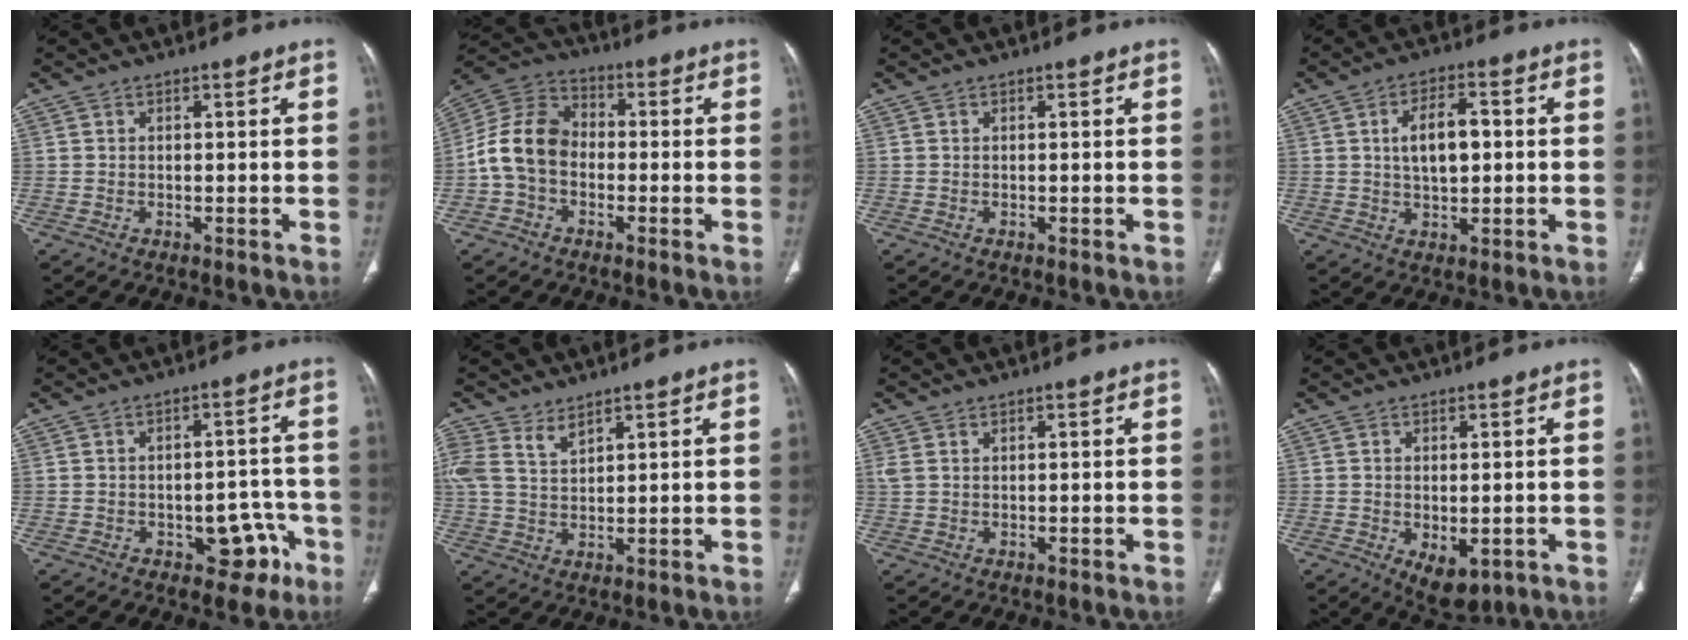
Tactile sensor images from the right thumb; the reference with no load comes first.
{"total": 11.1, "force": [-1.9, 8.3, 7.1], "torque": [-0.130, 0.037, -0.050]}
{"total": 0.0}
{"total": 7.7, "force": [0.9, 4.0, 6.5], "torque": [-0.100, 0.008, 0.012]}
{"total": 8.1, "force": [-3.9, 5.0, 5.0], "torque": [-0.022, 0.038, -0.043]}
{"total": 5.7, "force": [4.0, 2.6, 3.0], "torque": [-0.061, -0.007, 0.092]}
{"total": 1.2, "force": [0.7, 0.6, 0.8], "torque": [-0.021, 0.010, 0.021]}
{"total": 6.4, "force": [-1.8, 3.6, 5.0], "torque": [-0.070, -0.008, -0.011]}